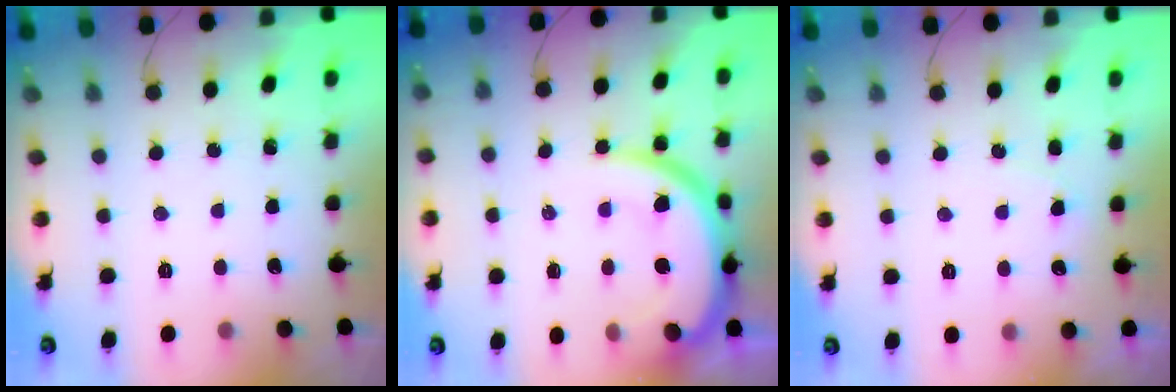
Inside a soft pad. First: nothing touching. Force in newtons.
{"total": 14.1, "press": 14.1, "slide": 1.5}
{"total": 5.6, "press": 5.6, "slide": 0.5}